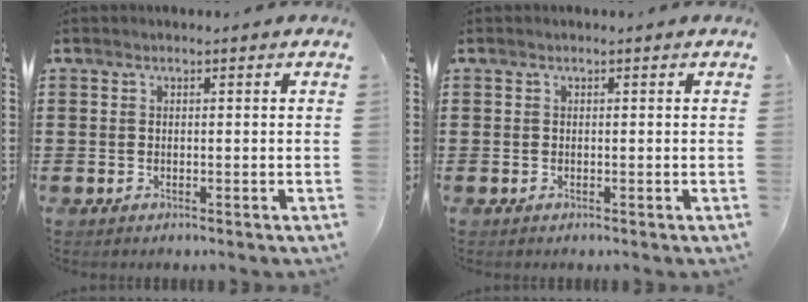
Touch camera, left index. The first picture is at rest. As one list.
[{"total": 0.0}]